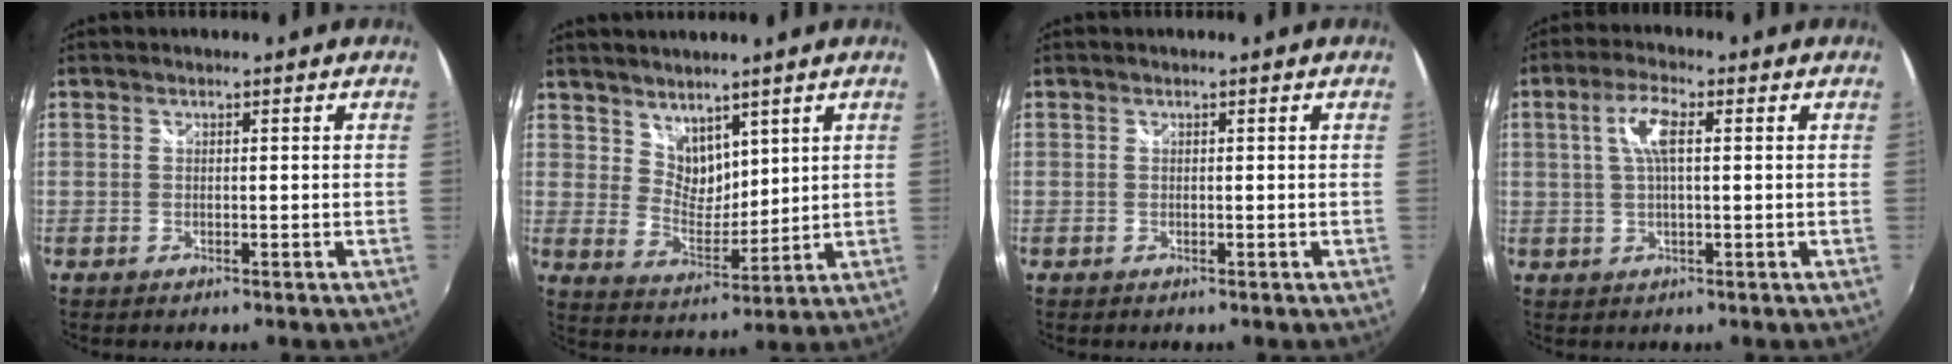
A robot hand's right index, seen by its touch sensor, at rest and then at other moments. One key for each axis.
{"total": 6.8, "fx": 5.1, "fy": 3.9, "fz": 2.3, "tx": -0.029, "ty": -0.002, "tz": 0.100}
{"total": 0.0}
{"total": 5.6, "fx": 1.2, "fy": 1.5, "fz": 5.2, "tx": -0.100, "ty": 0.008, "tz": 0.024}